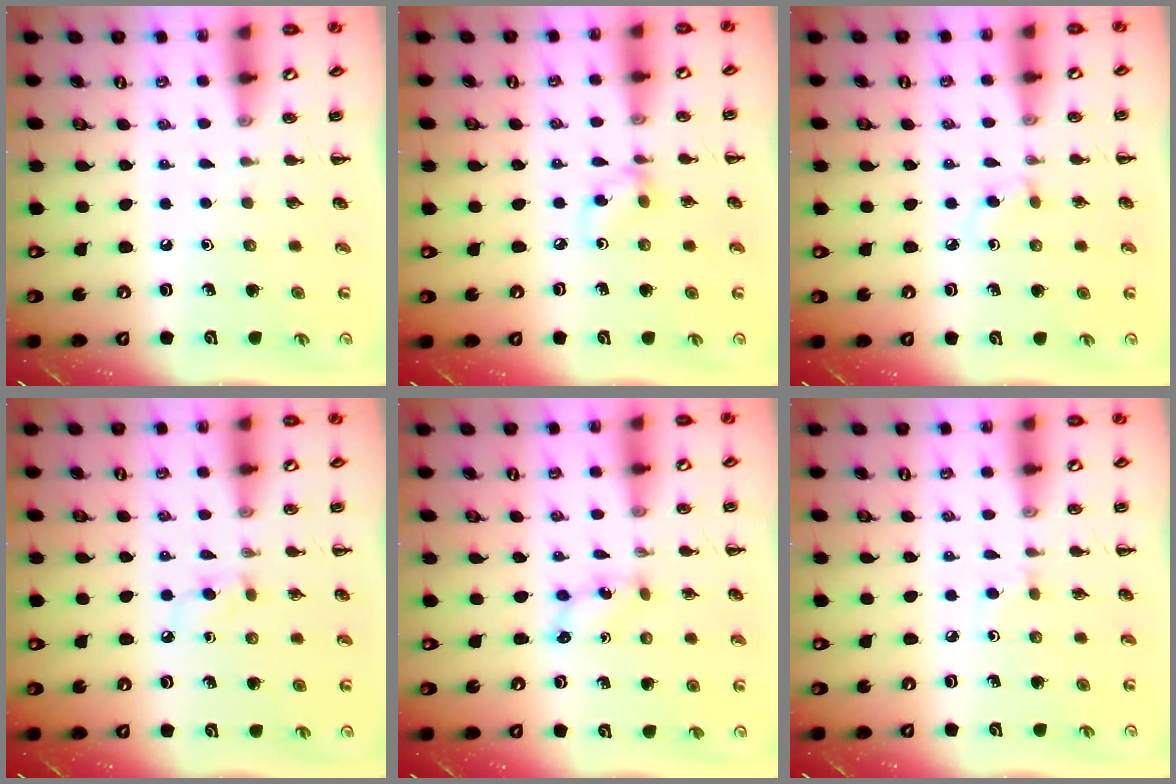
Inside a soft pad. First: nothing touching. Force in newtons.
{"total": 4.6, "press": 4.5, "slide": 0.5}
{"total": 1.8, "press": 1.6, "slide": 0.8}
{"total": 3.6, "press": 3.3, "slide": 1.5}
{"total": 2.5, "press": 2.4, "slide": 0.7}
{"total": 2.0, "press": 1.7, "slide": 1.0}